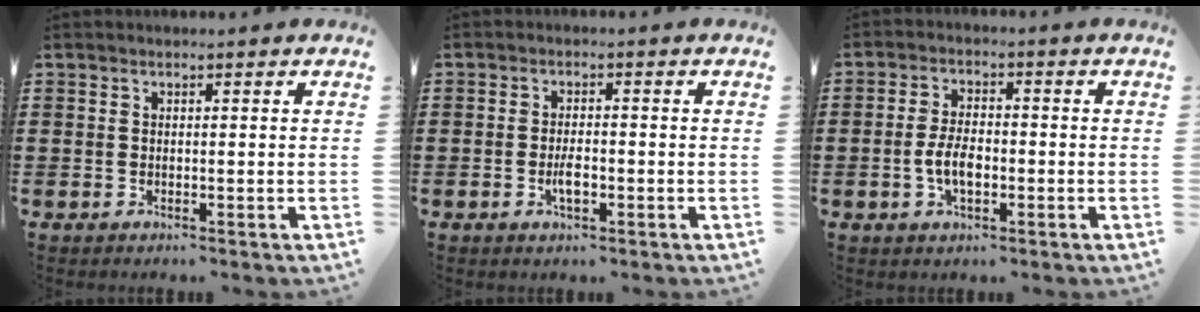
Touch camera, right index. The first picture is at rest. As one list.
[{"total": 3.0, "force": [-1.0, 0.8, 2.7], "torque": [-0.056, -0.007, -0.019]}, {"total": 4.8, "force": [-1.2, 2.3, 4.1], "torque": [-0.093, 0.000, -0.027]}]